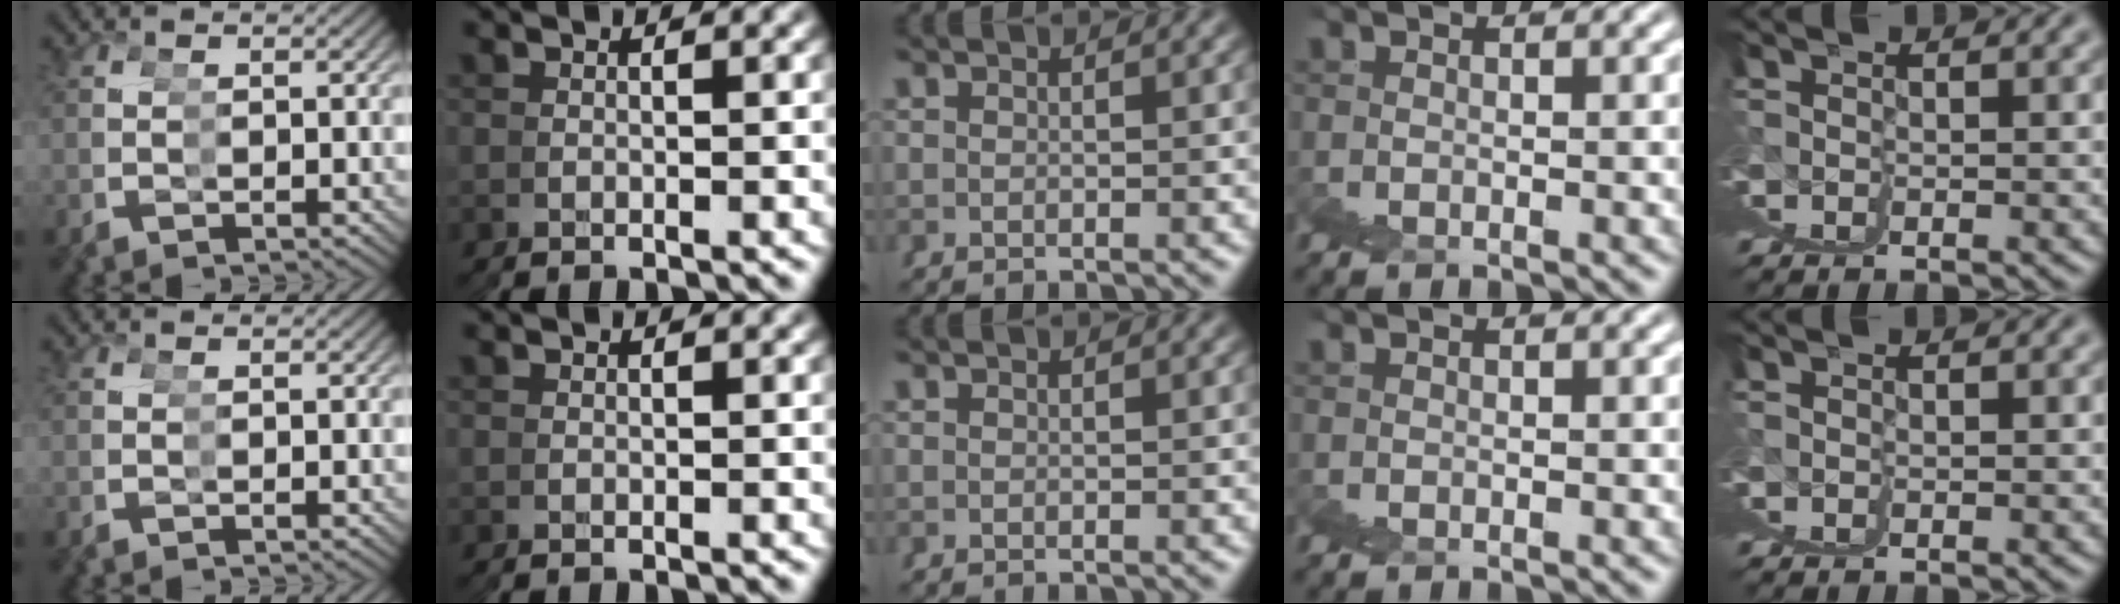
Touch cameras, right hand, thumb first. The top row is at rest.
{}